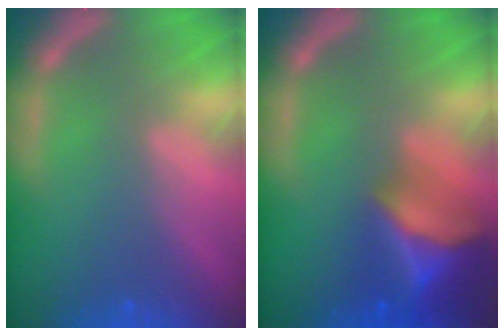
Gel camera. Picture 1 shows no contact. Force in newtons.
{"total": 10.0}